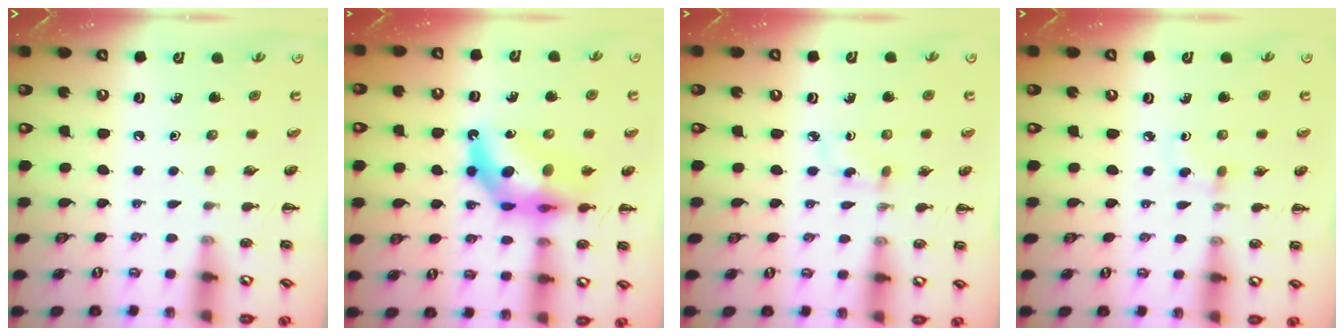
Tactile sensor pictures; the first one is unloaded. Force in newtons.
{"total": 12.2, "press": 11.6, "slide": 3.7}
{"total": 3.6, "press": 3.3, "slide": 1.5}
{"total": 2.7, "press": 2.4, "slide": 1.1}